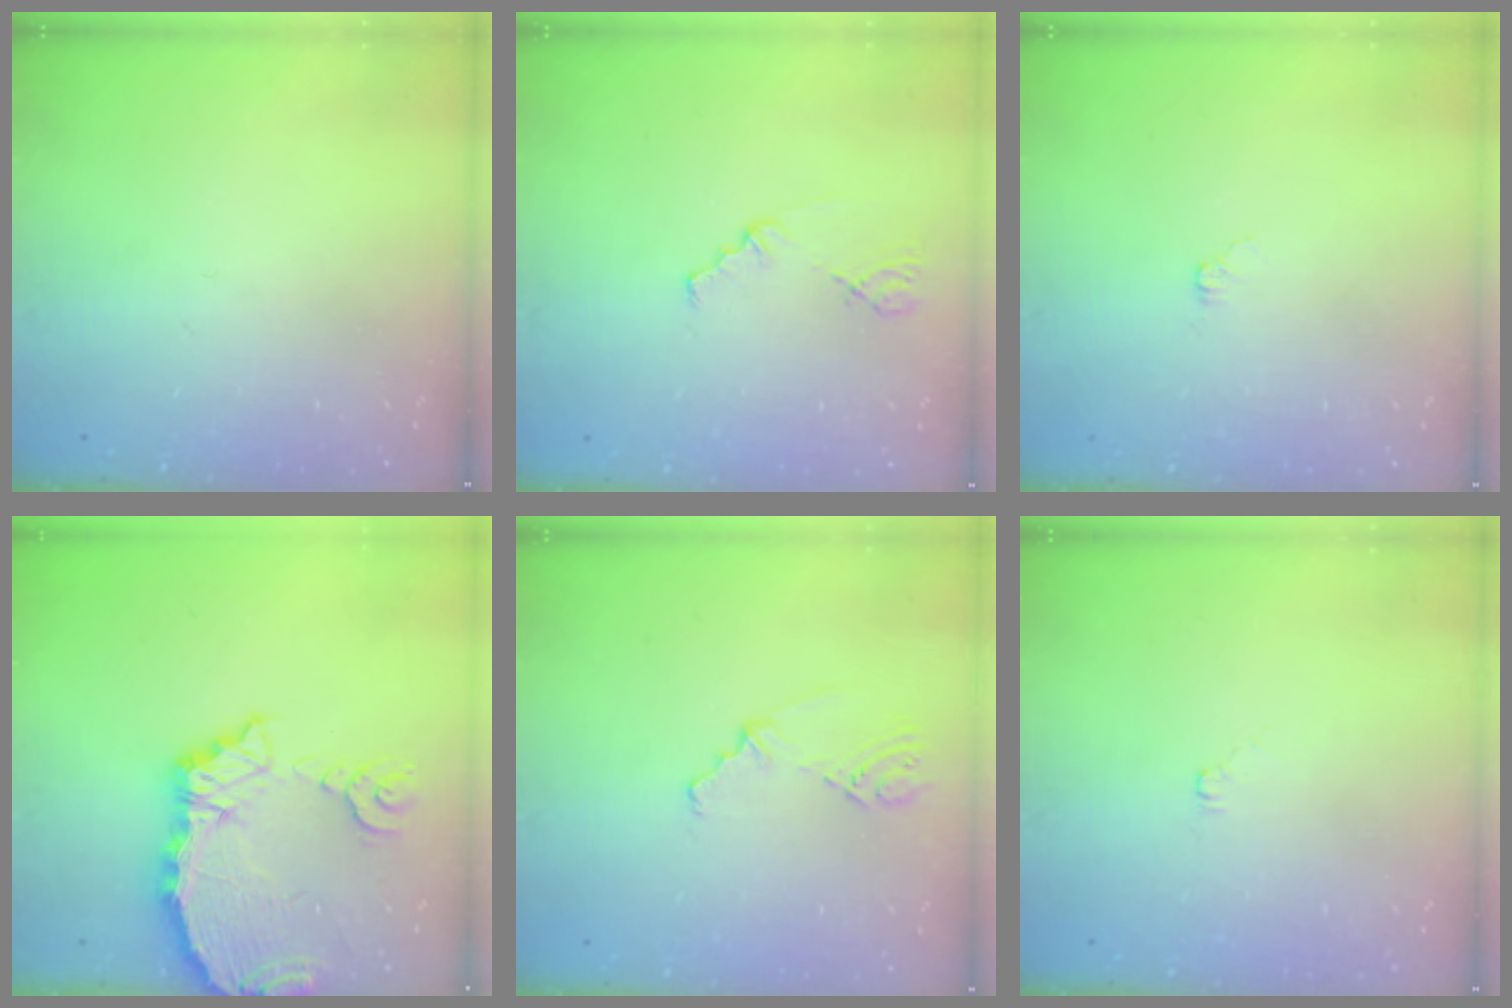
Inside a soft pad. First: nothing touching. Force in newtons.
{"total": 1.1, "press": 1.1, "slide": 0.2}
{"total": 3.8, "press": 3.8, "slide": 0.4}
{"total": 11.4, "press": 11.3, "slide": 1.4}
{"total": 2.7, "press": 2.3, "slide": 1.6}
{"total": 2.4, "press": 2.4, "slide": 0.4}